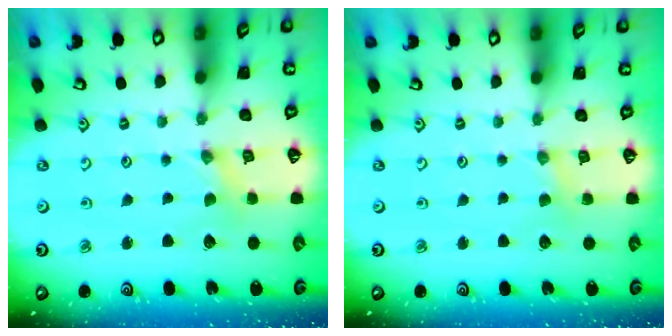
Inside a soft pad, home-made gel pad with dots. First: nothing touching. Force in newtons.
{"total": 2.3, "press": 2.3, "slide": 0.3}